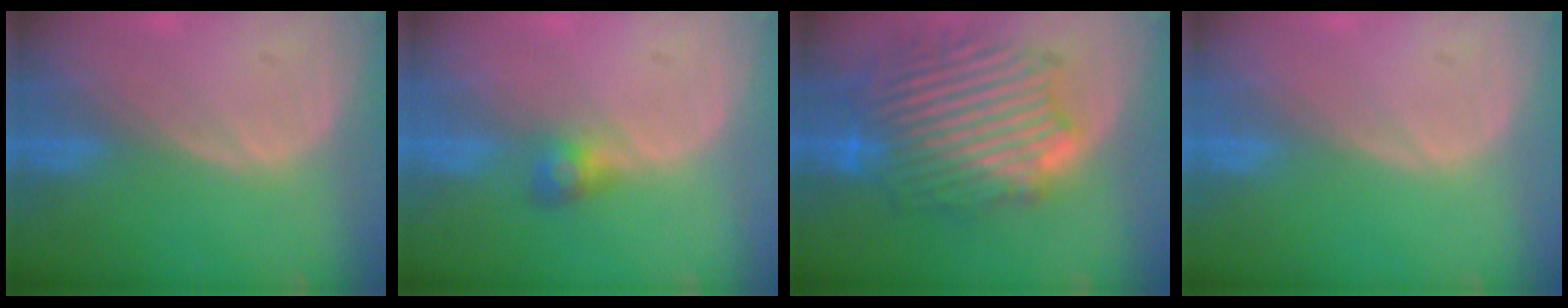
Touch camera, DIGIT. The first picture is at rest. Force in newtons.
{"total": 2.7, "press": 2.6, "slide": 0.8}
{"total": 13.2, "press": 13.2, "slide": 1.0}
{"total": 0.0}